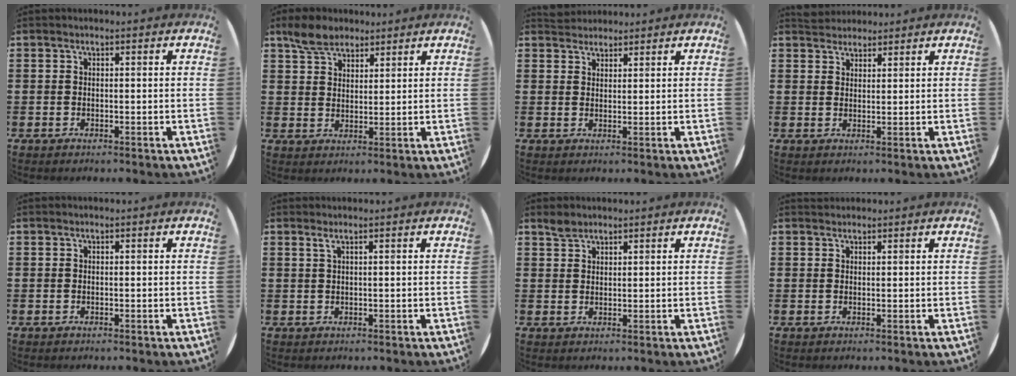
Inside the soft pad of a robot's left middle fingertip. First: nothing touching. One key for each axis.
{"total": 5.0, "fx": 4.1, "fy": 2.5, "fz": 1.4, "tx": -0.032, "ty": -0.001, "tz": 0.076}
{"total": 2.1, "fx": 2.0, "fy": 0.6, "fz": -0.2, "tx": 0.001, "ty": 0.003, "tz": 0.041}
{"total": 2.6, "fx": 2.5, "fy": 0.7, "fz": -0.2, "tx": 0.000, "ty": 0.001, "tz": 0.049}
{"total": 0.0}
{"total": 0.7, "fx": 0.4, "fy": -0.1, "fz": 0.6, "tx": -0.011, "ty": -0.001, "tz": 0.008}
{"total": 2.1, "fx": 1.8, "fy": 0.9, "fz": 0.3, "tx": 0.001, "ty": 0.000, "tz": 0.033}
{"total": 0.7, "fx": 0.7, "fy": 0.2, "fz": -0.1, "tx": 0.002, "ty": 0.003, "tz": 0.014}